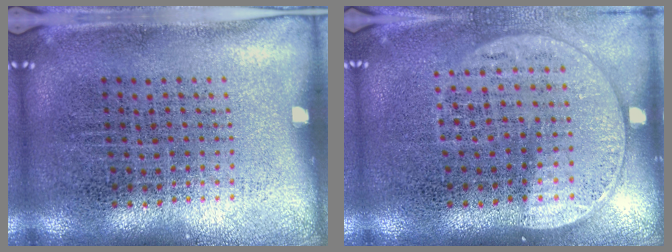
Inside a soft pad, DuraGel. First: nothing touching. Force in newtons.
{"total": 1.6, "press": 1.4, "slide": 0.7}